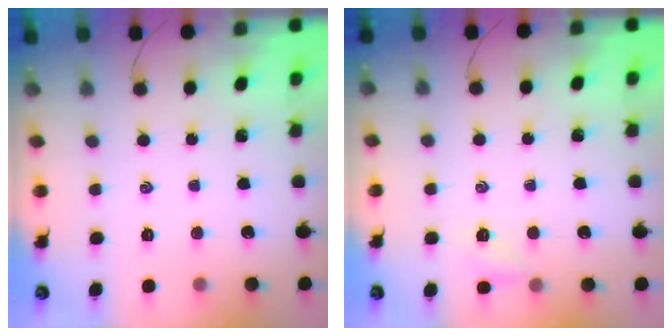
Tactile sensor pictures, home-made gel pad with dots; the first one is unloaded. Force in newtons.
{"total": 4.1, "press": 3.9, "slide": 1.2}